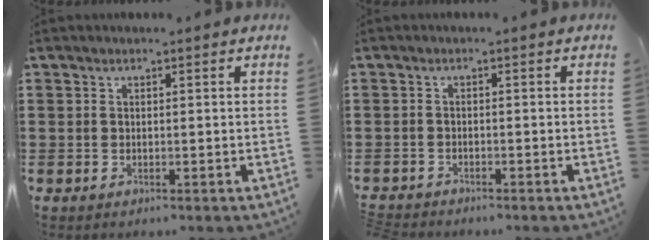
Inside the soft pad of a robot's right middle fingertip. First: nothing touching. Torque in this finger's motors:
{"motor_torque": [1.68, -0.46, 0.19, 0.21]}